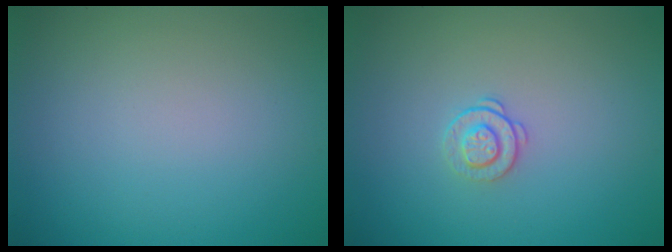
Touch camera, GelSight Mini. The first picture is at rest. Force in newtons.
{"total": 1.4, "press": 0.9, "slide": 1.0}